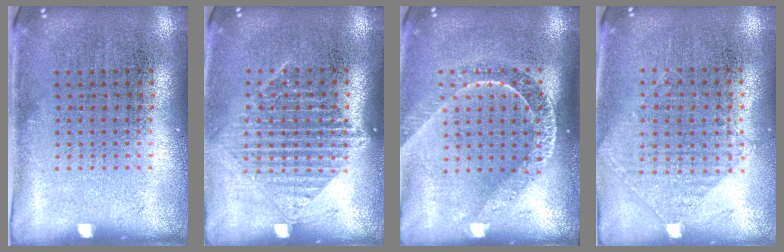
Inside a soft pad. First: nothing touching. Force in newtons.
{"total": 1.4, "press": 1.3, "slide": 0.6}
{"total": 1.8, "press": 1.5, "slide": 1.0}
{"total": 0.9, "press": 0.8, "slide": 0.3}